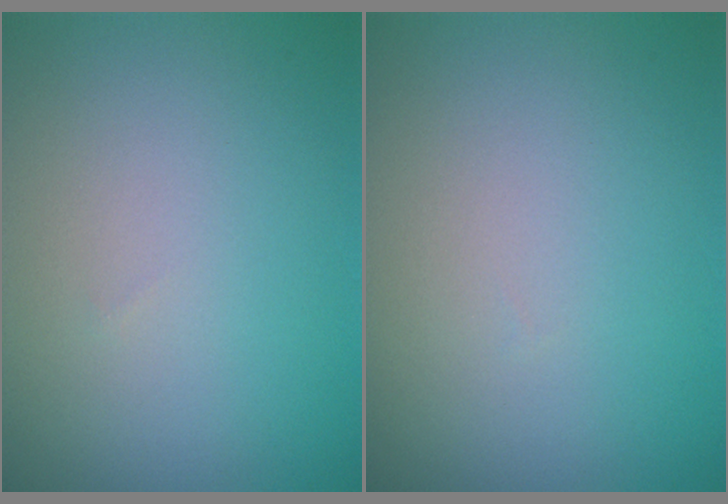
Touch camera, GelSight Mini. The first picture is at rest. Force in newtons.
{"total": 0.0}